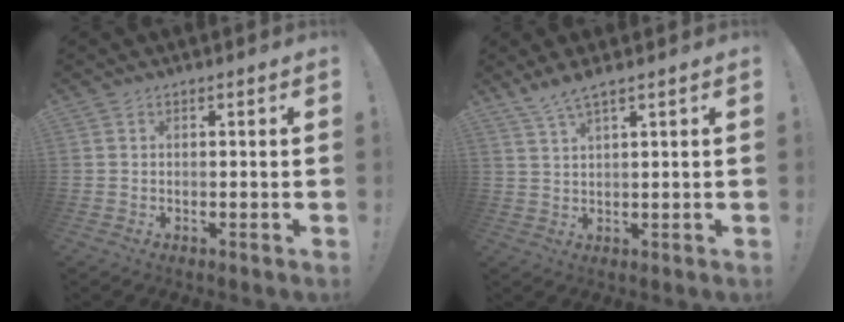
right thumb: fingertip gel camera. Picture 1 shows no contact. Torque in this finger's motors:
{"motor_torque": [0.00, 0.00, 0.00, 0.00, 0.00]}